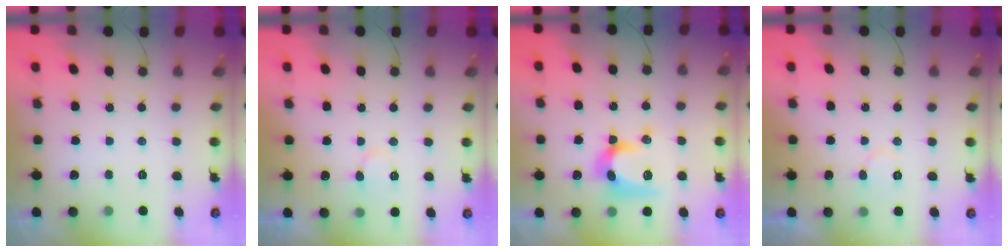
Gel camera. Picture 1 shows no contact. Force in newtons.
{"total": 7.0, "press": 7.0, "slide": 0.2}
{"total": 11.8, "press": 11.8, "slide": 0.4}
{"total": 5.3, "press": 5.3, "slide": 0.5}